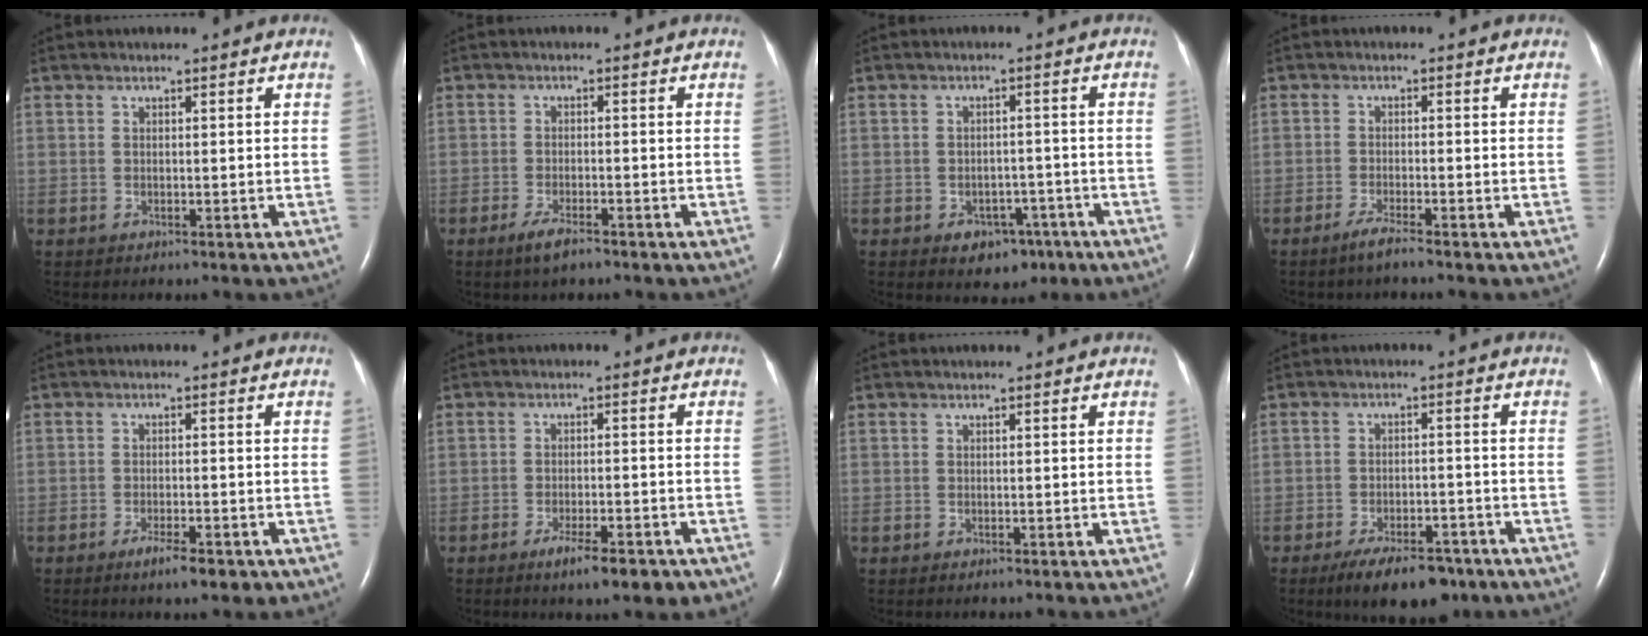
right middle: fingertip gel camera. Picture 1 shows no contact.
{"total": 3.3, "force": [-2.4, 0.7, 2.2], "torque": [-0.052, -0.005, -0.042]}
{"total": 5.0, "force": [-2.7, 3.5, 2.3], "torque": [-0.026, 0.012, -0.026]}
{"total": 2.4, "force": [-2.0, -0.3, 1.4], "torque": [-0.039, -0.006, -0.040]}
{"total": 4.2, "force": [-2.8, 1.0, 3.0], "torque": [-0.052, -0.003, -0.038]}
{"total": 6.7, "force": [-4.5, 1.4, 4.7], "torque": [-0.067, -0.006, -0.060]}
{"total": 0.0}
{"total": 9.7, "force": [-7.1, 3.7, 5.5], "torque": [-0.085, -0.004, -0.111]}